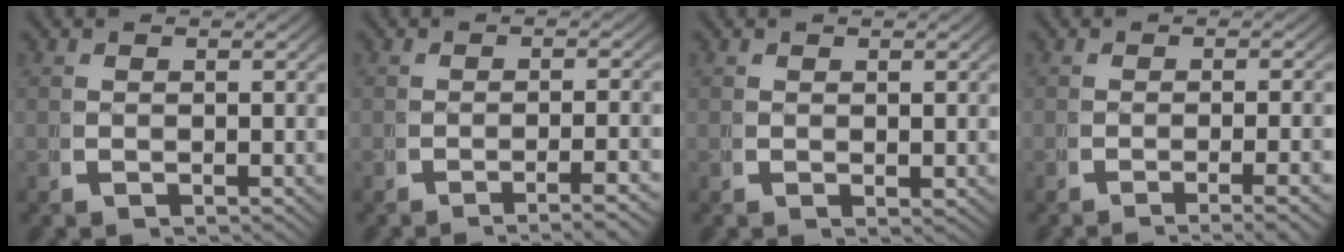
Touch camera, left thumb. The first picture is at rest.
{"total": 3.0, "force": [-2.2, 0.0, 2.1], "torque": [-0.026, 0.005, -0.038]}
{"total": 0.7, "force": [0.4, 0.4, 0.4], "torque": [-0.007, -0.005, 0.010]}
{"total": 3.9, "force": [-2.6, 0.5, 2.8], "torque": [-0.040, -0.004, -0.040]}